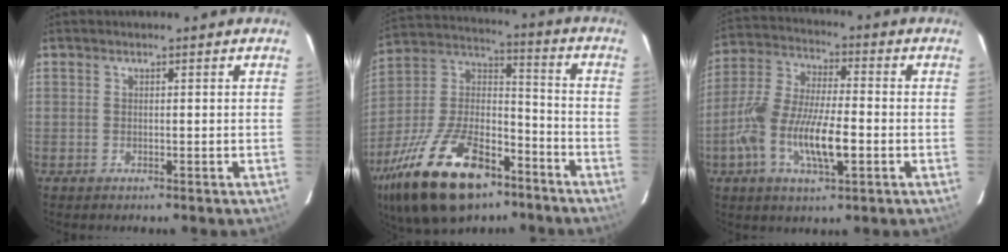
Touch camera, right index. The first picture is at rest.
{"total": 26.5, "force": [-15.9, 12.7, 17.0], "torque": [-0.340, -0.004, -0.264]}
{"total": 14.2, "force": [-4.4, 4.9, 12.6], "torque": [-0.261, -0.005, -0.083]}